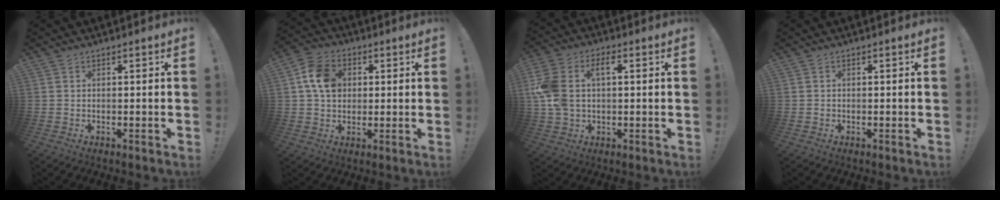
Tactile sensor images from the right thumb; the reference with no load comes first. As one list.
[{"total": 11.0, "force": [2.2, 8.8, 6.3], "torque": [-0.089, 0.012, 0.048]}, {"total": 11.0, "force": [1.7, 7.6, 7.8], "torque": [-0.181, 0.005, 0.029]}, {"total": 0.6, "force": [-0.3, 0.5, 0.1], "torque": [-0.005, 0.002, -0.005]}]